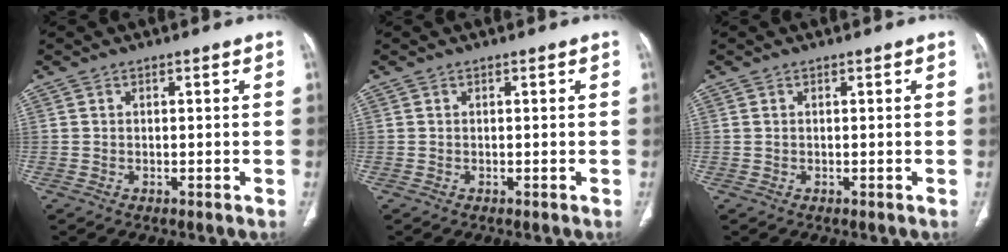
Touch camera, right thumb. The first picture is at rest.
{"total": 0.0}
{"total": 0.0}